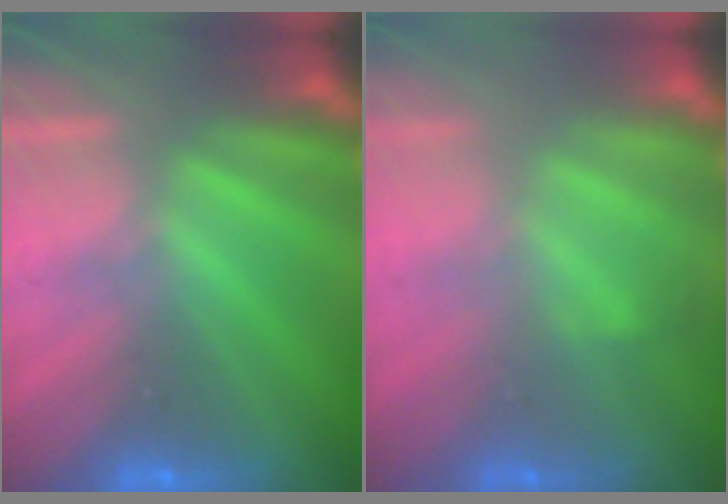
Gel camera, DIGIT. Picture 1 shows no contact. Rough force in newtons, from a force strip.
{"total": 2.5}